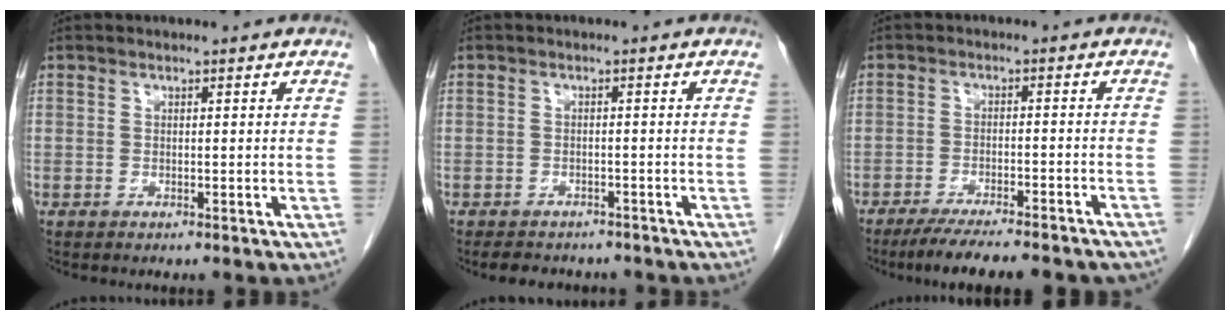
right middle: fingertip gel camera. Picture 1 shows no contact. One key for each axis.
{"total": 5.8, "fx": -5.1, "fy": 2.5, "fz": 1.5, "tx": -0.023, "ty": -0.001, "tz": -0.062}
{"total": 15.0, "fx": -13.0, "fy": 2.3, "fz": 7.1, "tx": -0.094, "ty": -0.014, "tz": -0.175}